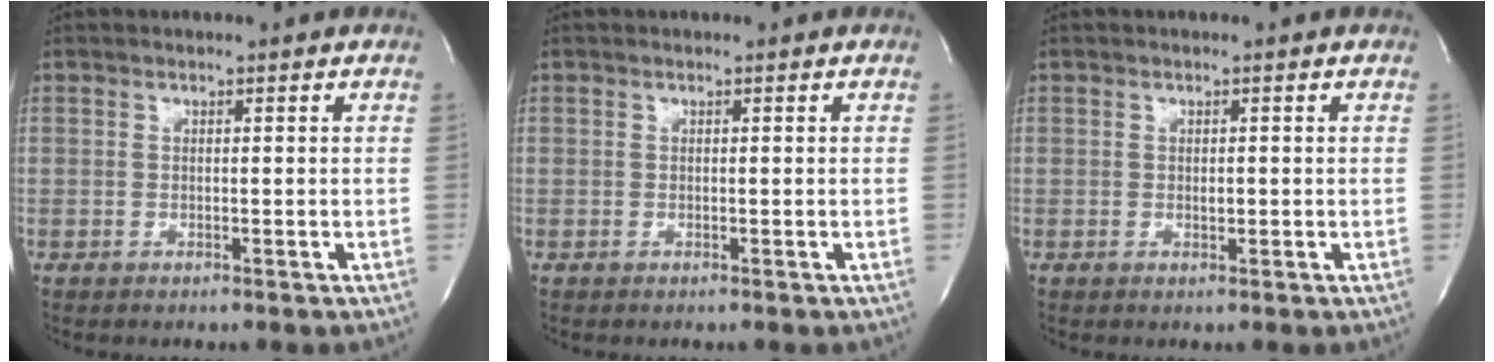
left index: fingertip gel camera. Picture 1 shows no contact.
{"total": 0.0}
{"total": 0.7, "force": [0.0, 0.3, 0.6], "torque": [-0.010, 0.000, 0.000]}